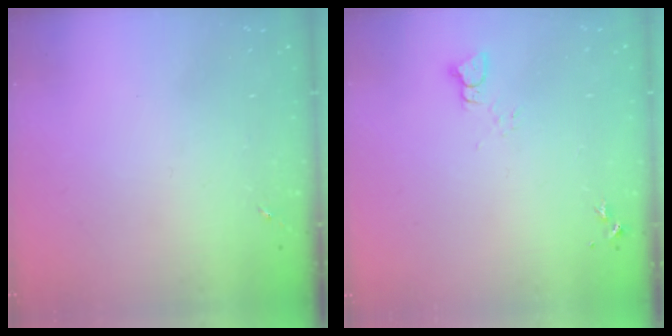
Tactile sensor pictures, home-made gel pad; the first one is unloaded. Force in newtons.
{"total": 2.2, "press": 2.2, "slide": 0.2}